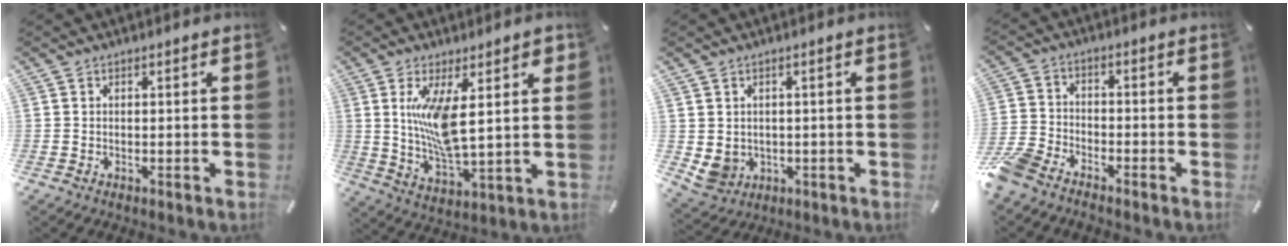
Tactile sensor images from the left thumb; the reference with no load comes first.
{"total": 12.6, "force": [4.0, 4.4, 11.1], "torque": [-0.223, -0.022, 0.059]}
{"total": 4.2, "force": [0.5, 4.1, 1.0], "torque": [-0.044, -0.004, 0.010]}
{"total": 7.0, "force": [-6.2, 2.6, 1.9], "torque": [-0.058, 0.020, -0.128]}